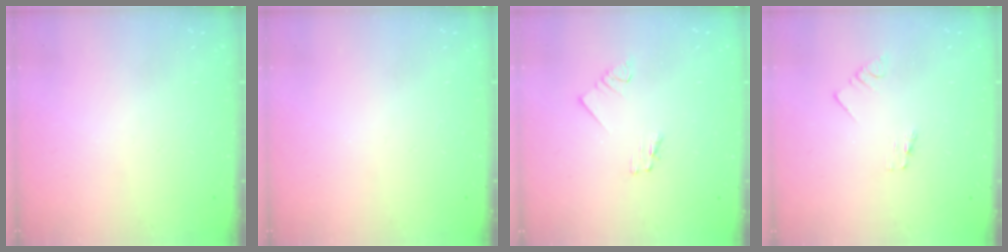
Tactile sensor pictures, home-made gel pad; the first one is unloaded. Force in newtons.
{"total": 0.0}
{"total": 1.7, "press": 1.7, "slide": 0.3}
{"total": 0.0}